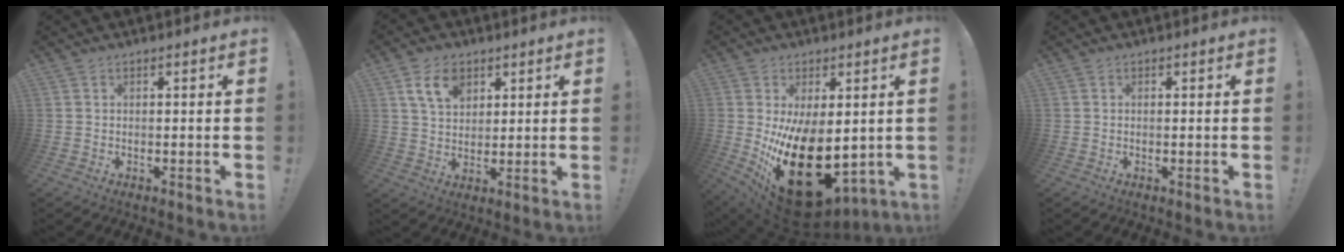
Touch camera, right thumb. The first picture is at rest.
{"total": 10.4, "force": [5.4, 6.3, 6.3], "torque": [-0.108, -0.009, 0.103]}
{"total": 23.6, "force": [-3.9, 13.1, 19.2], "torque": [-0.319, 0.002, -0.036]}
{"total": 0.0}